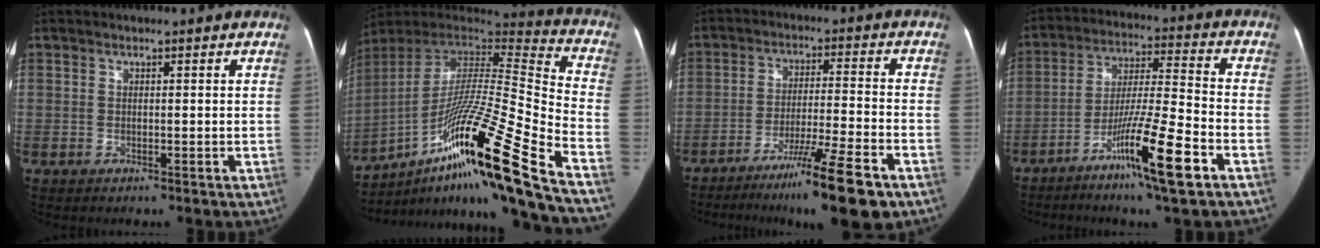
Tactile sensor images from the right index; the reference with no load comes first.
{"total": 28.2, "force": [-15.5, 0.0, 23.5], "torque": [-0.367, -0.012, -0.268]}
{"total": 13.1, "force": [-8.8, -0.6, 9.7], "torque": [-0.154, -0.029, -0.144]}
{"total": 13.9, "force": [-7.3, 0.0, 11.9], "torque": [-0.215, -0.017, -0.127]}